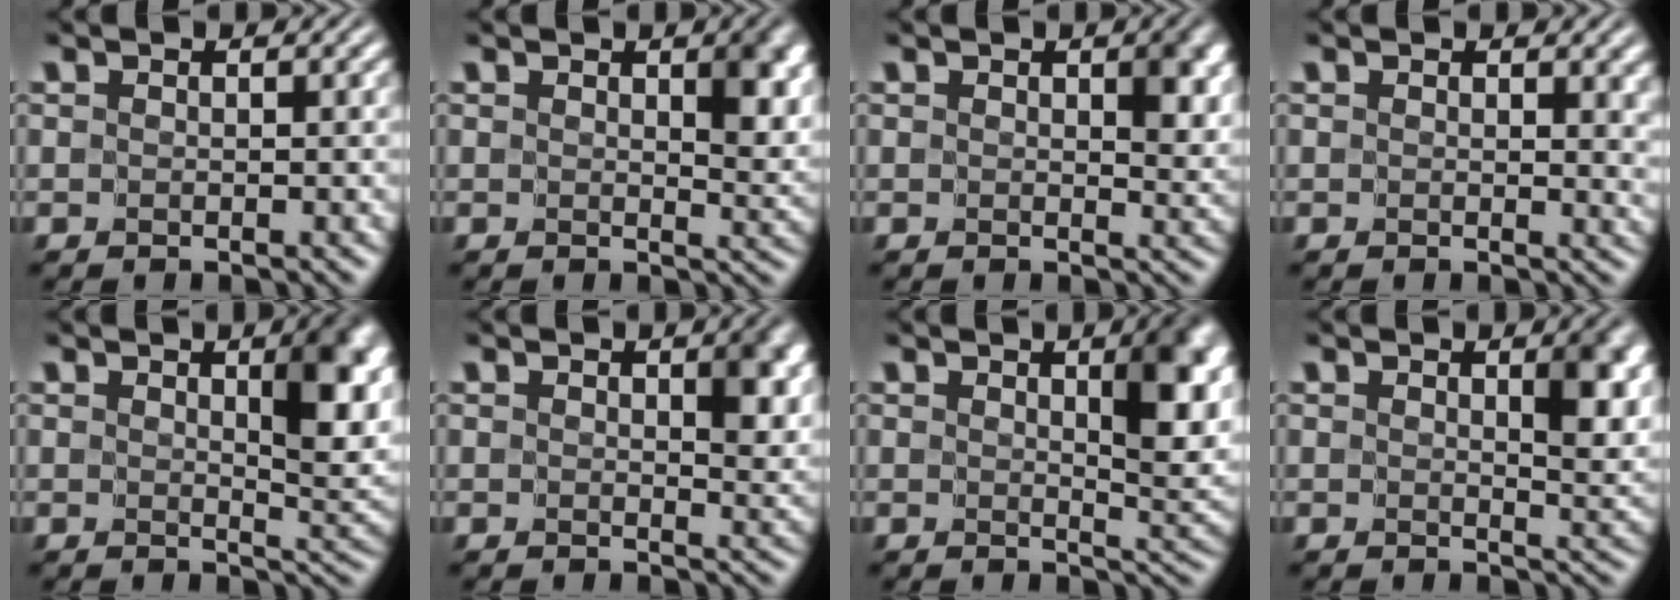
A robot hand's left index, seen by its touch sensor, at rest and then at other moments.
{"total": 3.6, "force": [1.0, 1.8, 3.0], "torque": [-0.038, -0.008, 0.020]}
{"total": 3.4, "force": [0.7, 1.9, 2.7], "torque": [-0.033, -0.006, 0.013]}
{"total": 2.9, "force": [0.8, 1.7, 2.2], "torque": [-0.020, -0.004, 0.012]}
{"total": 5.2, "force": [1.9, 1.7, 4.5], "torque": [-0.054, -0.007, 0.034]}
{"total": 3.6, "force": [0.9, 1.9, 3.0], "torque": [-0.037, -0.008, 0.018]}
{"total": 5.3, "force": [2.0, 1.7, 4.6], "torque": [-0.055, -0.008, 0.035]}
{"total": 3.4, "force": [1.3, 1.3, 2.9], "torque": [-0.036, -0.010, 0.022]}